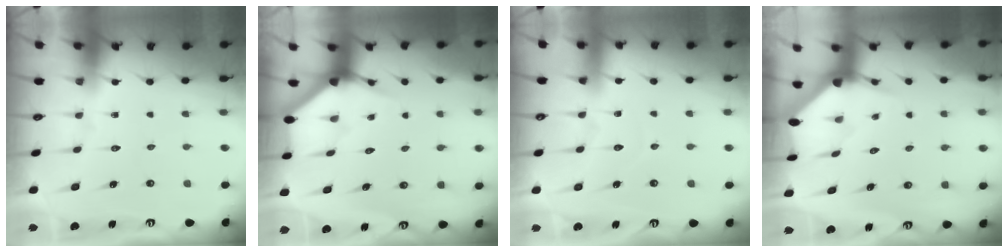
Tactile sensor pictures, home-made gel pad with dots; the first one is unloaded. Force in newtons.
{"total": 3.6, "press": 3.6, "slide": 0.2}
{"total": 4.2, "press": 4.2, "slide": 0.4}
{"total": 3.5, "press": 3.5, "slide": 0.2}